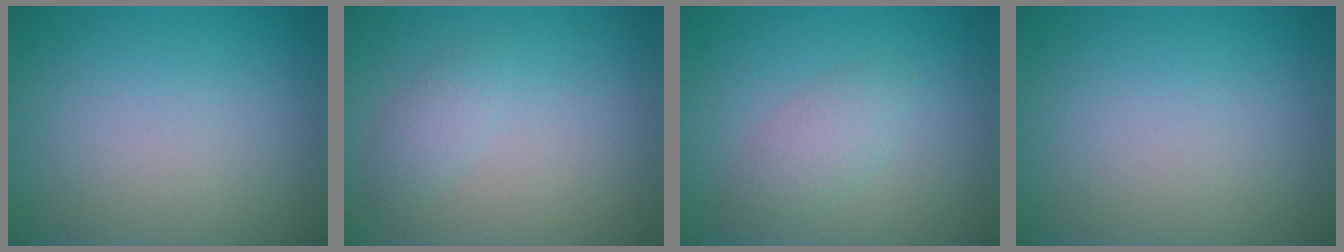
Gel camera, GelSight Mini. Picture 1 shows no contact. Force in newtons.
{"total": 1.4, "press": 1.4, "slide": 0.1}
{"total": 2.2, "press": 2.2, "slide": 0.2}
{"total": 0.0}